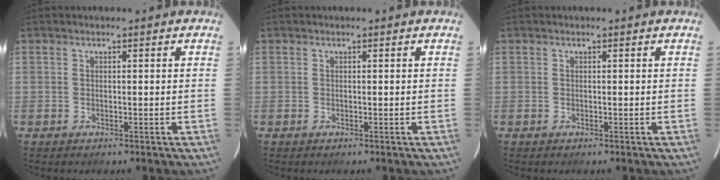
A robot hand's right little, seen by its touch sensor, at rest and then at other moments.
{"total": 0.0}
{"total": 0.0}